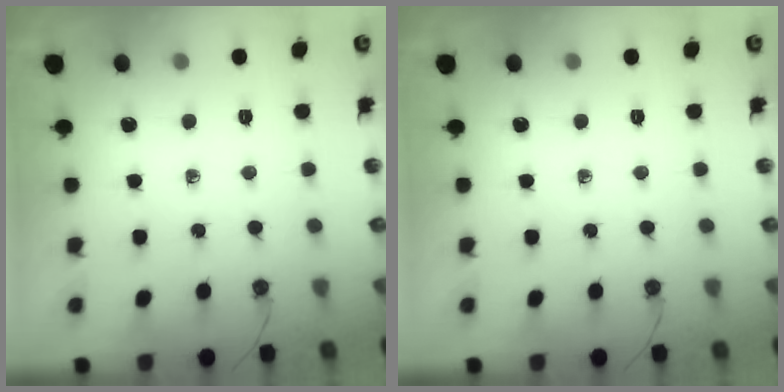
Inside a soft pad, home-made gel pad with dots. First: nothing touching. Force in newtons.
{"total": 0.0}